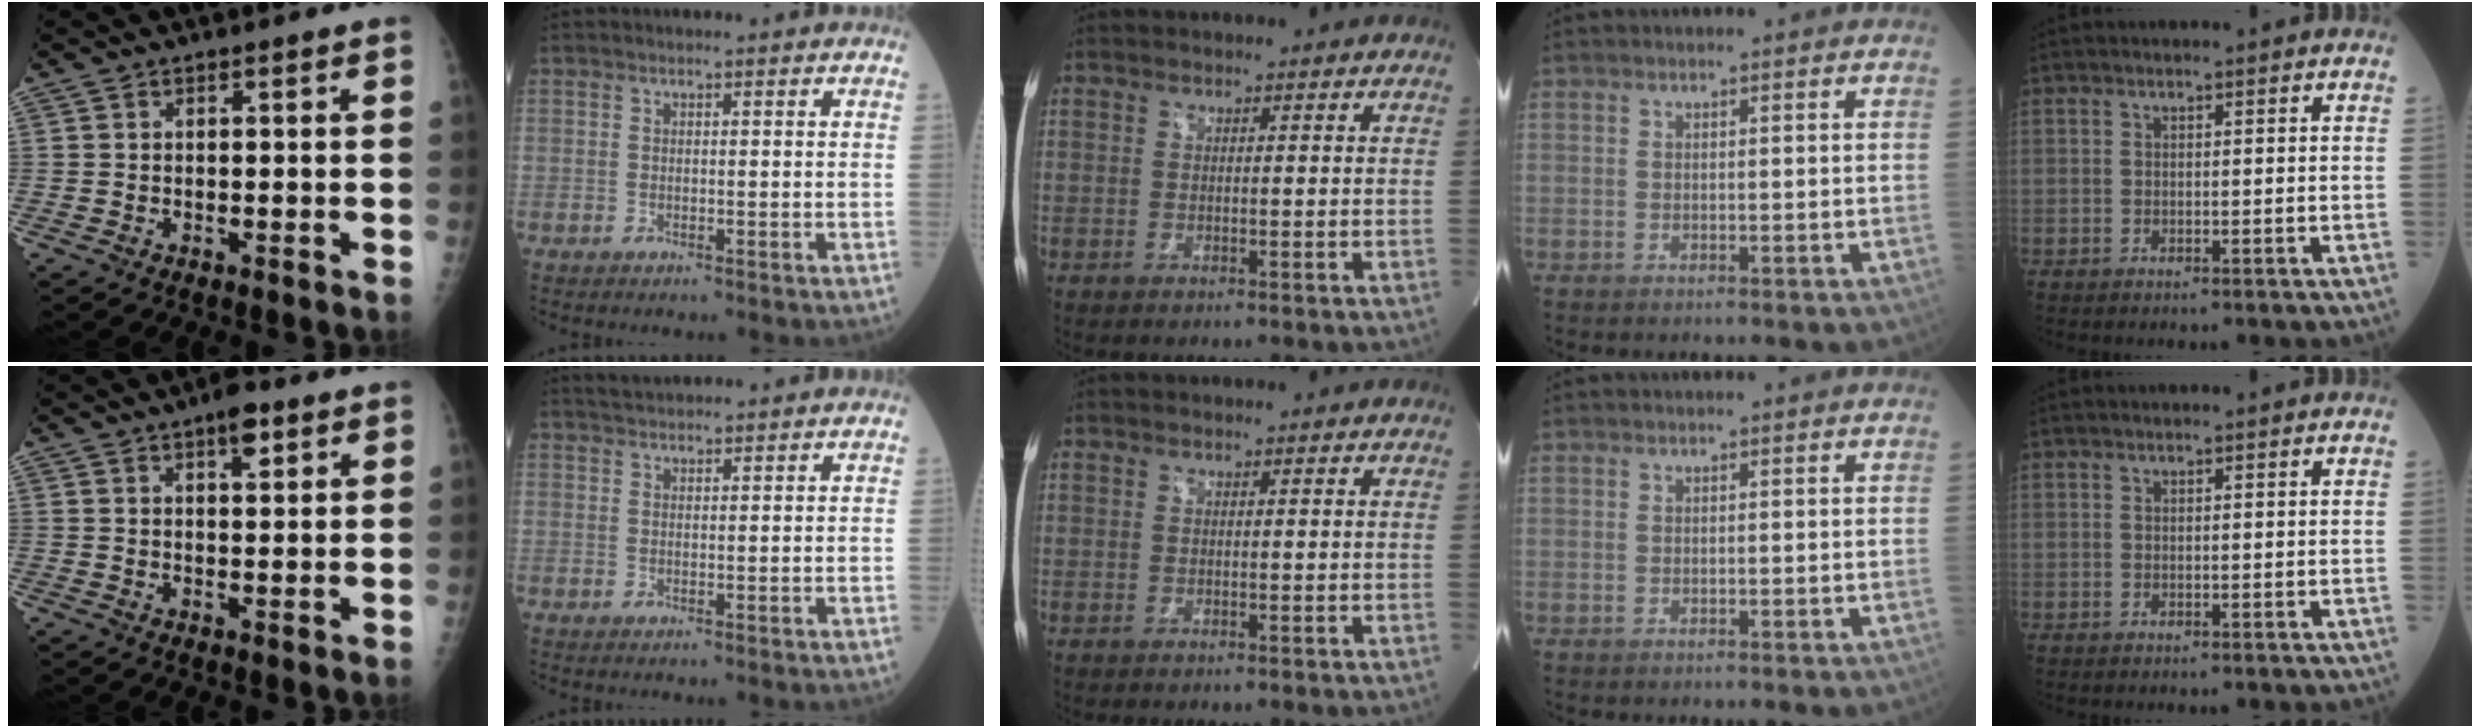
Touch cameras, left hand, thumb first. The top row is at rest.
{"thumb": {"total": 4.7, "force": [2.7, 1.9, 3.3], "torque": [-0.038, -0.010, 0.036]}, "index": {"total": 5.4, "force": [5.0, 1.2, 1.7], "torque": [-0.025, 0.037, 0.086]}}